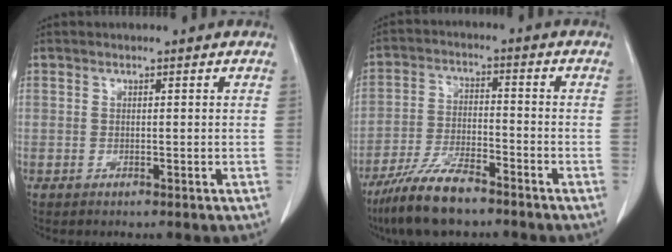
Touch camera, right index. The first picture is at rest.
{"total": 9.9, "force": [-7.6, 2.2, 6.0], "torque": [-0.118, -0.020, -0.142]}